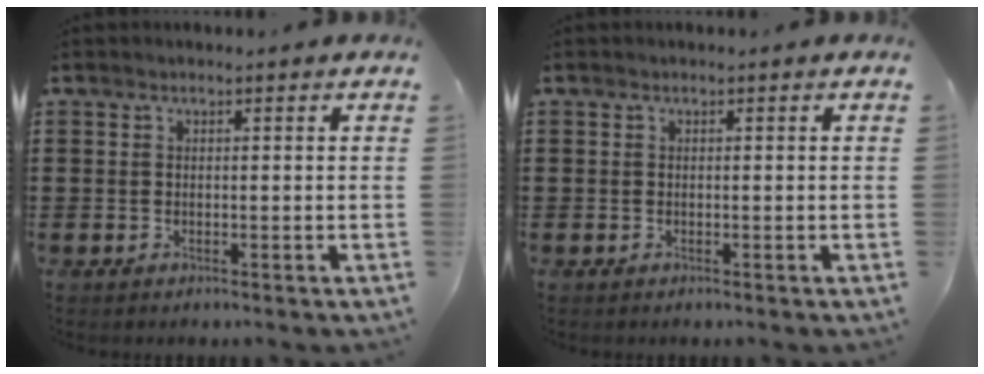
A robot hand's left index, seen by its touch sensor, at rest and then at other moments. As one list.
[{"total": 0.0}]